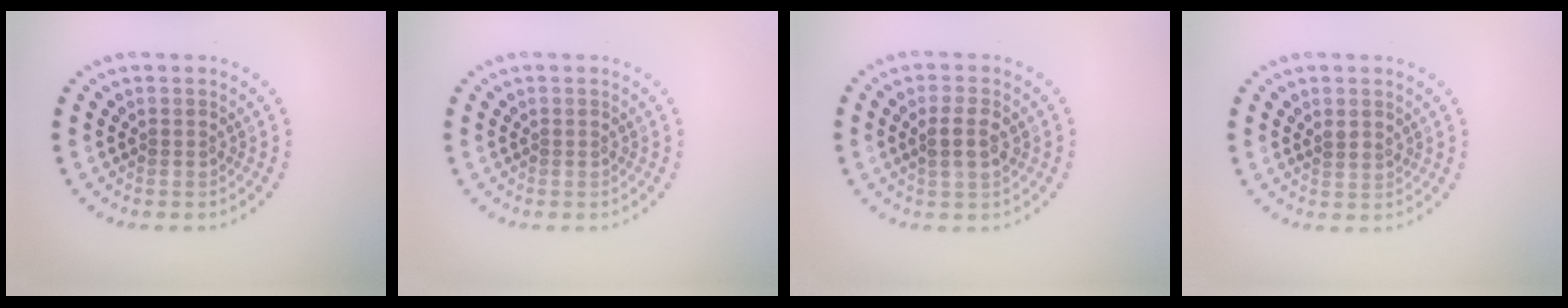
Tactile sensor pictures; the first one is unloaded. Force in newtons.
{"total": 0.0}
{"total": 2.5, "press": 2.5, "slide": 0.4}
{"total": 0.9, "press": 0.6, "slide": 0.6}